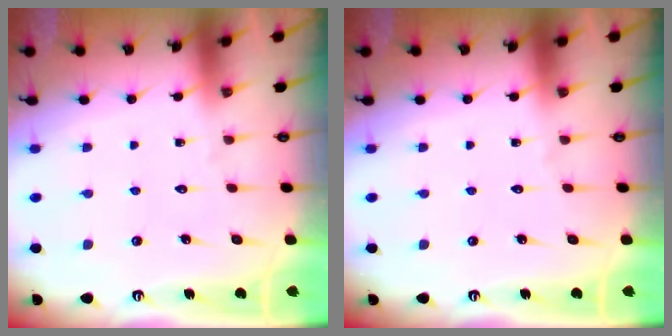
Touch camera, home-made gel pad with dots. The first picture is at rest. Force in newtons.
{"total": 0.0}